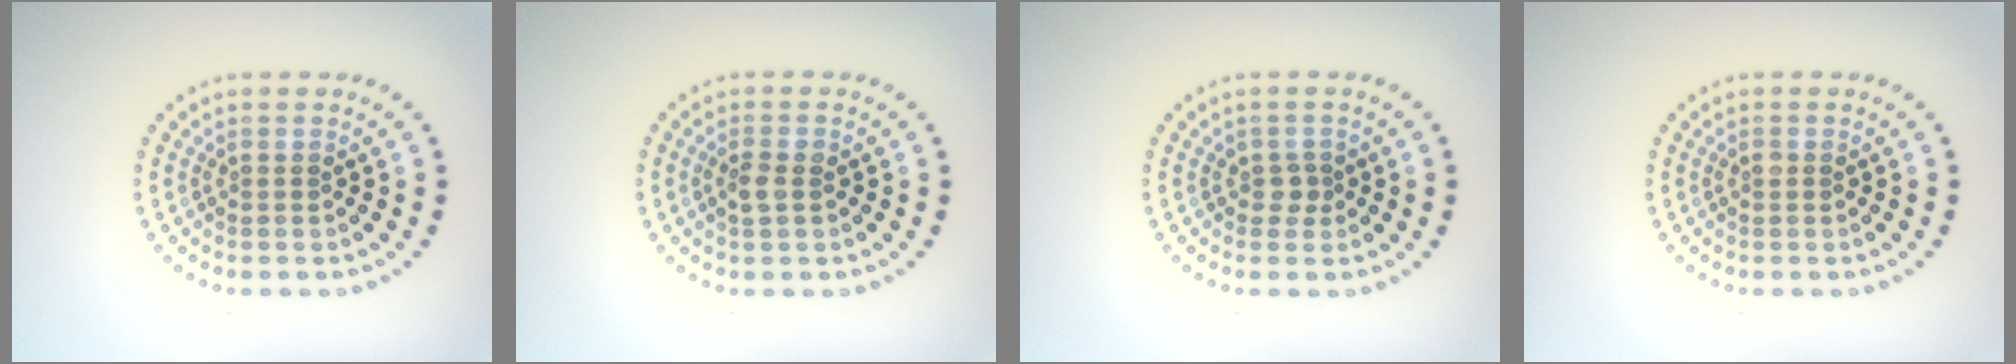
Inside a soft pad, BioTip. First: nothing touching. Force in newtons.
{"total": 1.5, "press": 1.5, "slide": 0.3}
{"total": 1.3, "press": 1.1, "slide": 0.5}
{"total": 0.5, "press": 0.5, "slide": 0.1}